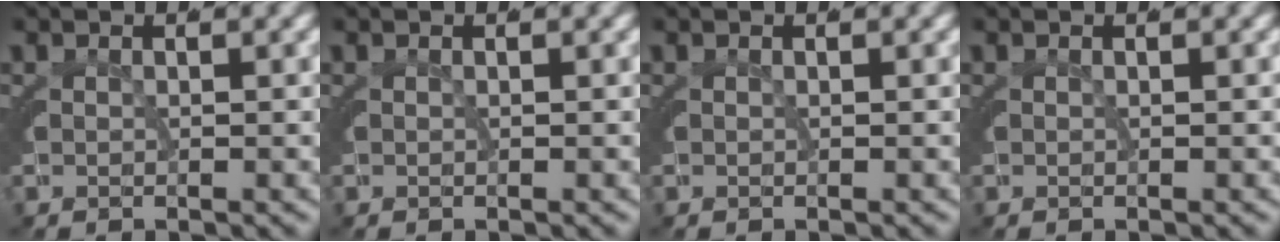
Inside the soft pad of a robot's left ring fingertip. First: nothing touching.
{"total": 0.0}
{"total": 0.0}
{"total": 0.0}